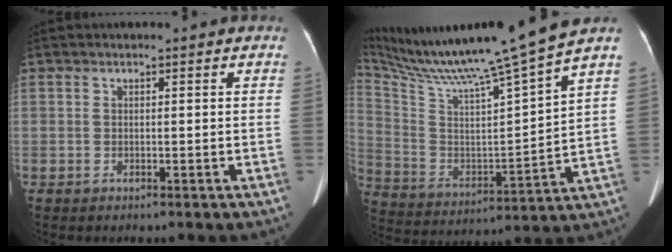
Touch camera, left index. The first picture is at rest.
{"total": 19.4, "force": [16.5, -2.2, 10.1], "torque": [-0.188, -0.033, 0.281]}